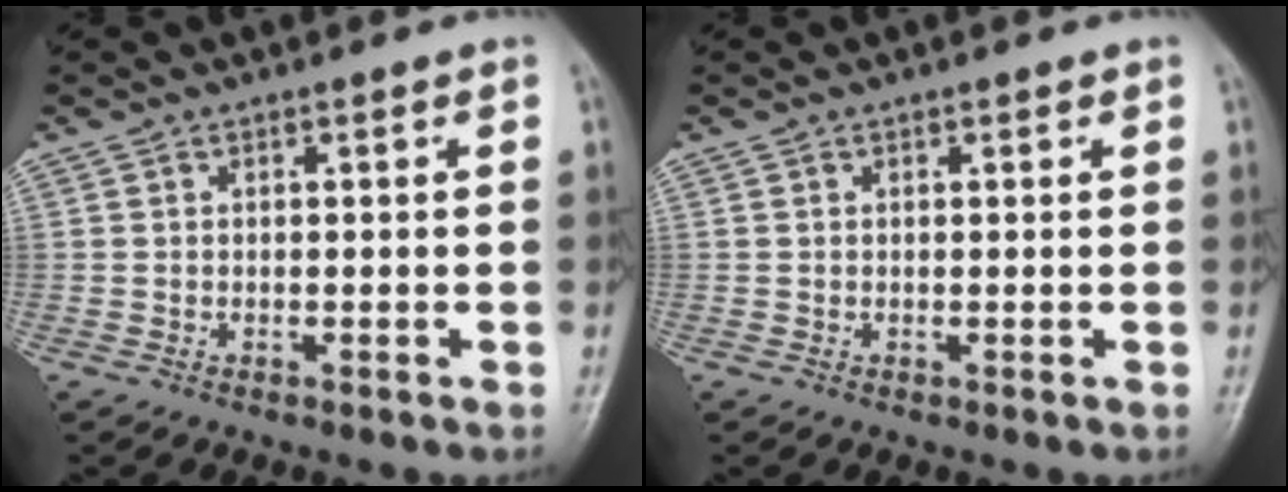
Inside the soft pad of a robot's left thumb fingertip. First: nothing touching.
{"total": 0.5, "force": [0.3, 0.3, 0.3], "torque": [-0.005, -0.002, 0.003]}